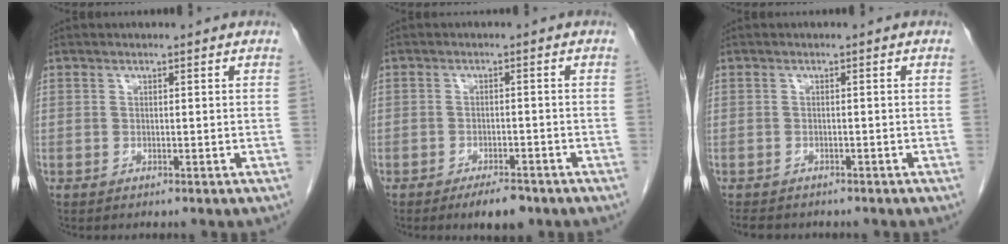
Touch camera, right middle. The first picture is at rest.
{"total": 4.2, "force": [-3.0, 1.3, 2.6], "torque": [-0.041, -0.002, -0.042]}
{"total": 4.9, "force": [-4.2, 2.0, 1.8], "torque": [-0.035, -0.008, -0.052]}